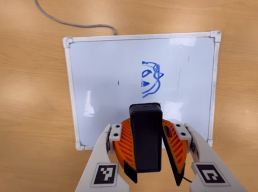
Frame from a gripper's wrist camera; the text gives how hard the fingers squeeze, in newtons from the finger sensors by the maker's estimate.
{"total": 7.9, "left": 8.9, "right": 7.0}